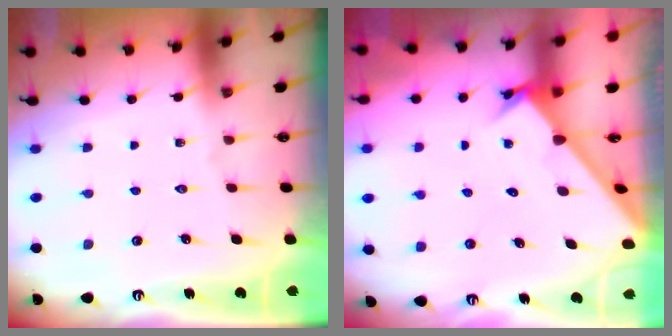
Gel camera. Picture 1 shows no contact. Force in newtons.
{"total": 2.2, "press": 2.2, "slide": 0.0}